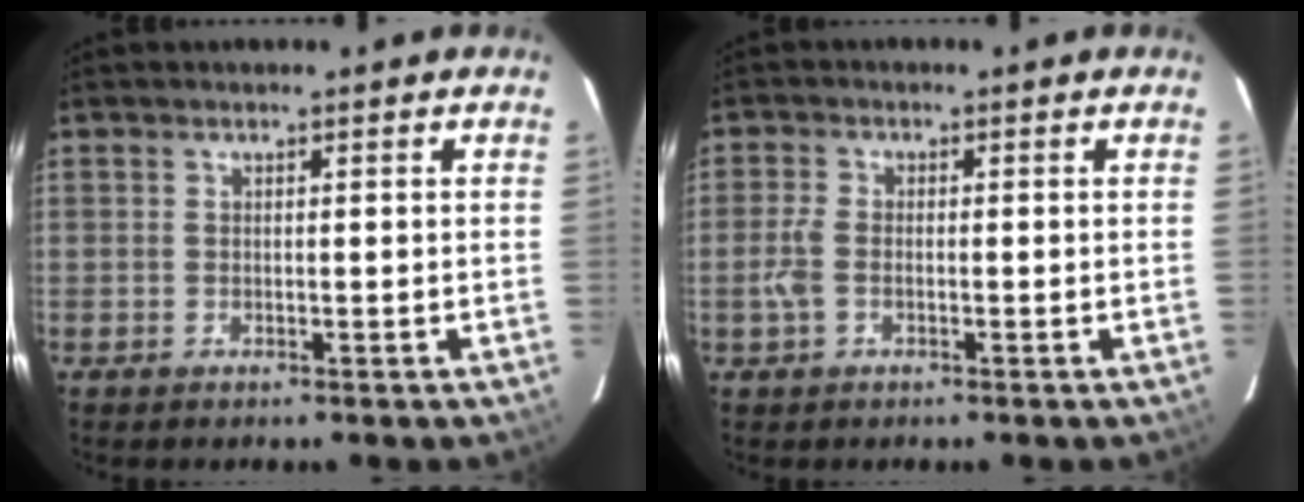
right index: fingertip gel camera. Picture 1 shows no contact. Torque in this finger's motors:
{"motor_torque": [0.59, -0.25, 0.36, 0.09]}